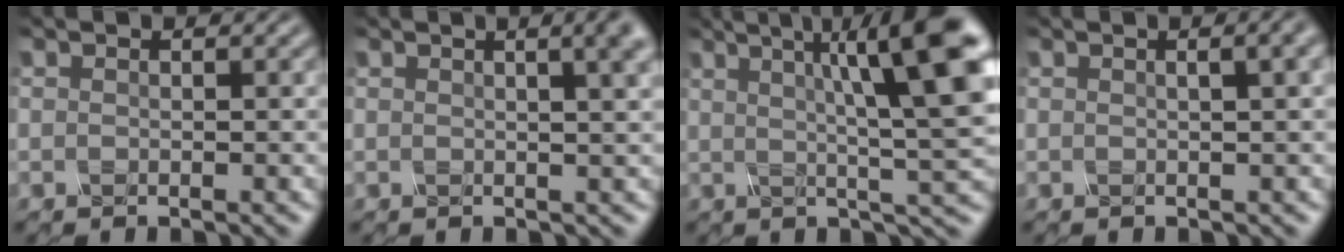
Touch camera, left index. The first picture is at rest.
{"total": 9.1, "force": [3.7, 4.5, 7.0], "torque": [-0.012, 0.067, 0.011]}
{"total": 11.5, "force": [3.2, 2.3, 10.8], "torque": [-0.136, 0.010, 0.059]}
{"total": 7.2, "force": [2.7, 3.6, 5.6], "torque": [-0.015, 0.055, 0.004]}